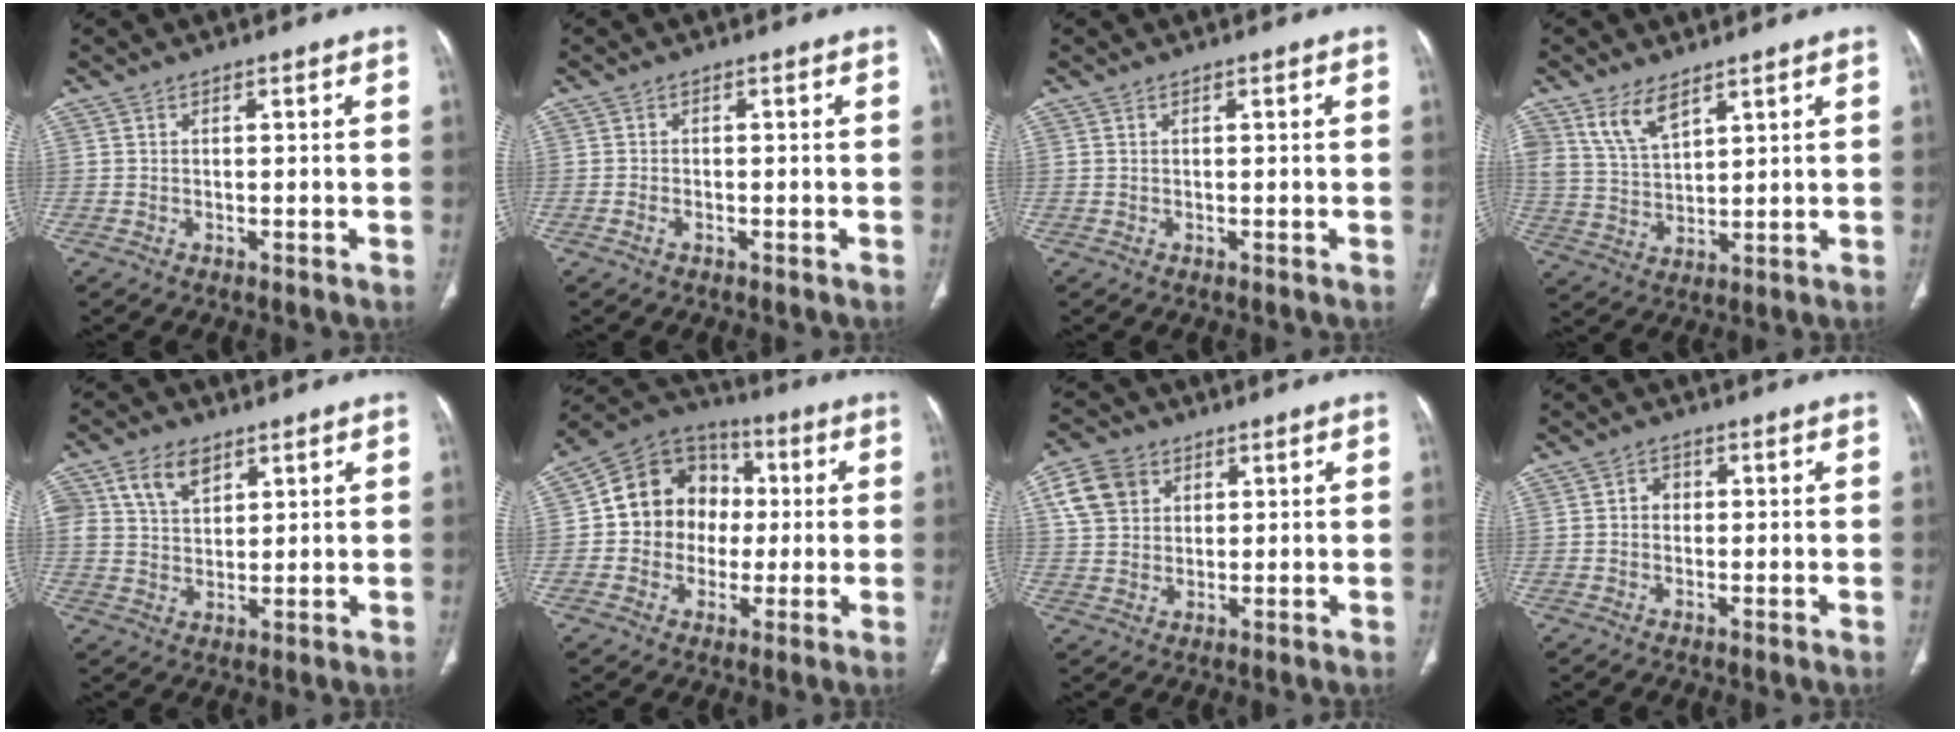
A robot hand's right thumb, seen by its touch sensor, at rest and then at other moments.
{"total": 1.1, "force": [-0.6, 0.6, 0.7], "torque": [-0.018, 0.004, -0.011]}
{"total": 0.0}
{"total": 7.2, "force": [4.8, 3.3, 4.2], "torque": [-0.073, -0.024, 0.103]}
{"total": 7.9, "force": [4.2, 5.0, 4.5], "torque": [-0.068, -0.013, 0.081]}
{"total": 14.6, "force": [0.3, 12.9, 6.8], "torque": [-0.070, 0.029, -0.003]}
{"total": 8.8, "force": [3.4, 6.9, 4.2], "torque": [-0.064, 0.000, 0.065]}
{"total": 2.1, "force": [0.0, 1.9, 1.0], "torque": [-0.002, 0.007, -0.005]}